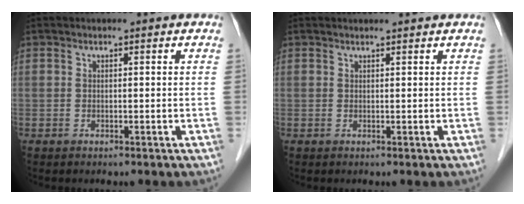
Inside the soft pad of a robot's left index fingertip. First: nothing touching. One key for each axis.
{"total": 1.5, "fx": 1.5, "fy": 0.1, "fz": 0.3, "tx": -0.008, "ty": 0.010, "tz": 0.021}